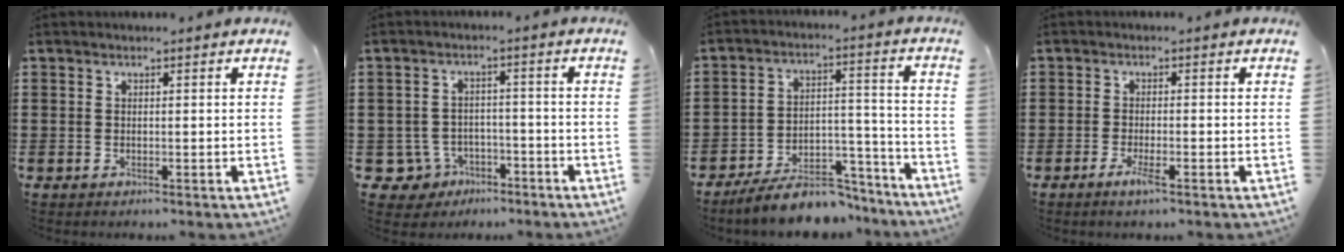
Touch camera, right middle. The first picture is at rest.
{"total": 4.4, "force": [-3.2, 2.9, 1.1], "torque": [-0.050, 0.003, -0.068]}
{"total": 9.3, "force": [-8.1, 2.6, 3.8], "torque": [-0.048, 0.035, -0.146]}
{"total": 2.6, "force": [-1.4, 0.5, 2.1], "torque": [-0.050, -0.006, -0.029]}